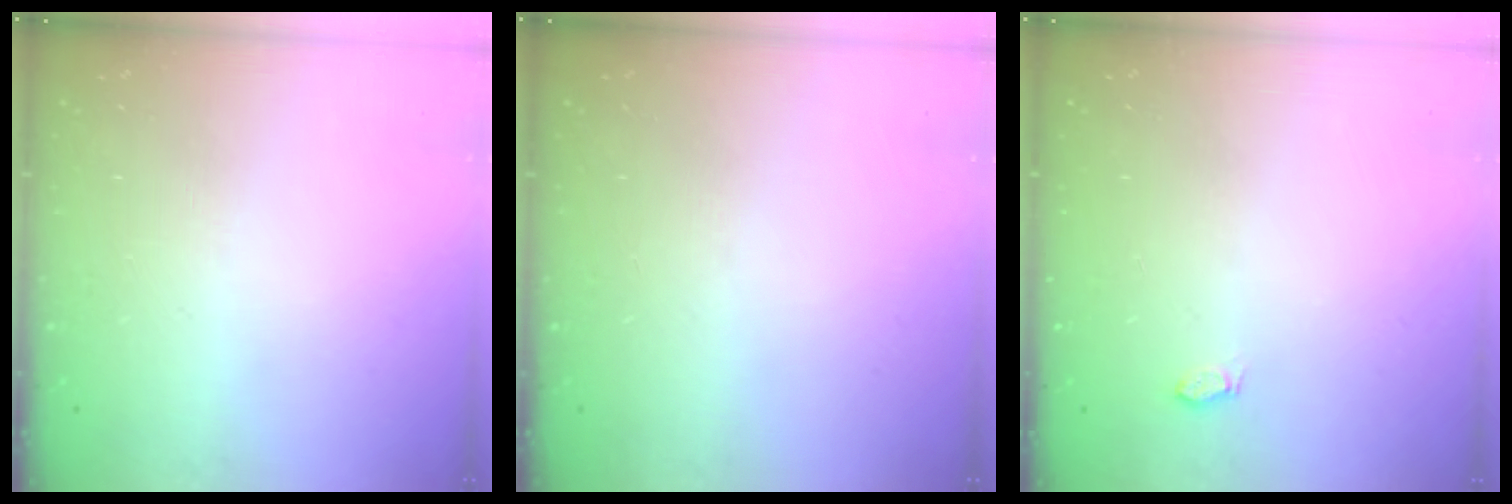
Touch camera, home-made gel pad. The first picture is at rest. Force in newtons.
{"total": 0.0}
{"total": 2.9, "press": 2.7, "slide": 1.1}